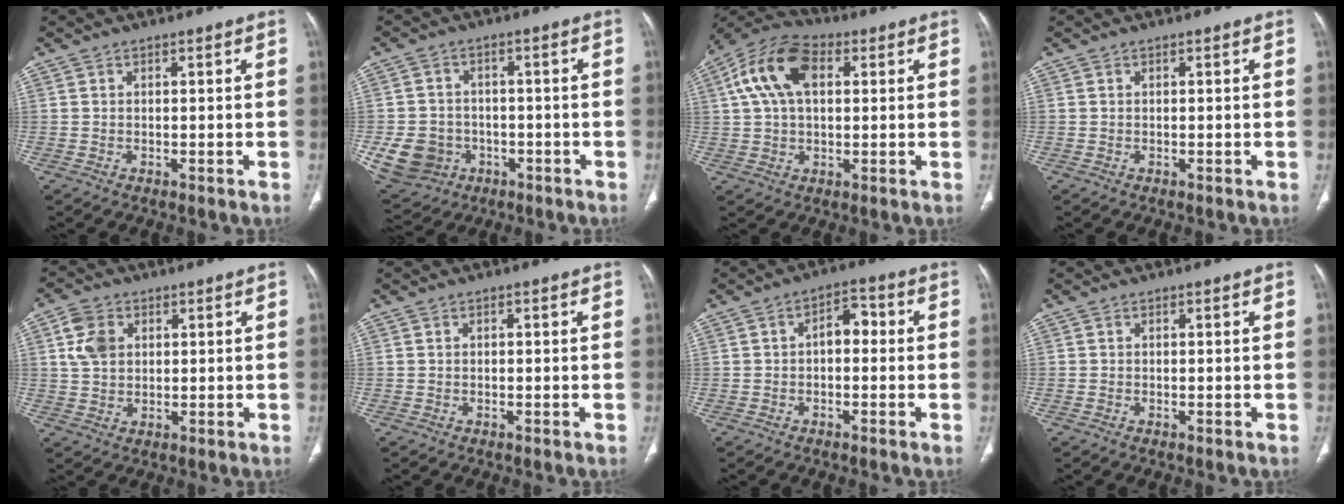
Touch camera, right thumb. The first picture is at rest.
{"total": 10.5, "force": [-3.1, 9.2, 4.0], "torque": [-0.076, 0.018, -0.037]}
{"total": 12.9, "force": [3.5, 7.7, 9.7], "torque": [-0.185, 0.025, 0.057]}
{"total": 0.0}
{"total": 6.2, "force": [1.7, 4.6, 3.7], "torque": [-0.062, 0.000, 0.033]}
{"total": 0.0}
{"total": 4.7, "force": [-0.2, 2.9, 3.7], "torque": [-0.041, 0.020, -0.014]}
{"total": 0.0}